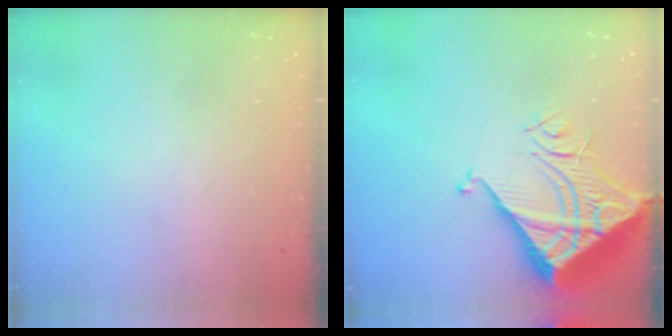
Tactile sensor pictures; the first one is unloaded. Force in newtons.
{"total": 9.4, "press": 9.3, "slide": 1.0}